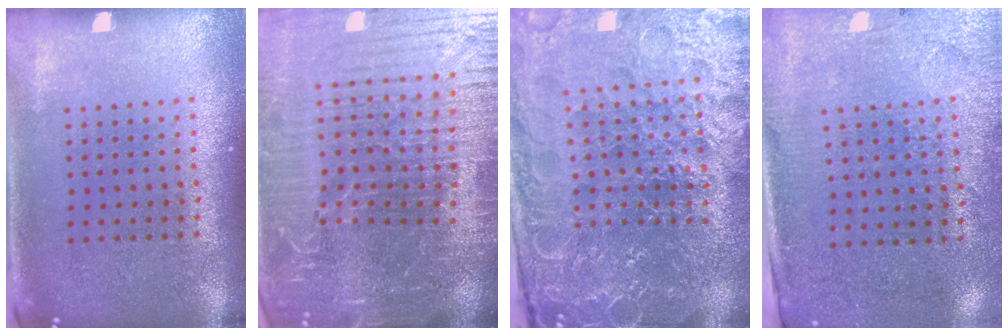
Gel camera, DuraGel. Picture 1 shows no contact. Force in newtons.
{"total": 7.1, "press": 6.1, "slide": 3.6}
{"total": 5.2, "press": 4.9, "slide": 1.6}
{"total": 2.8, "press": 2.6, "slide": 1.2}